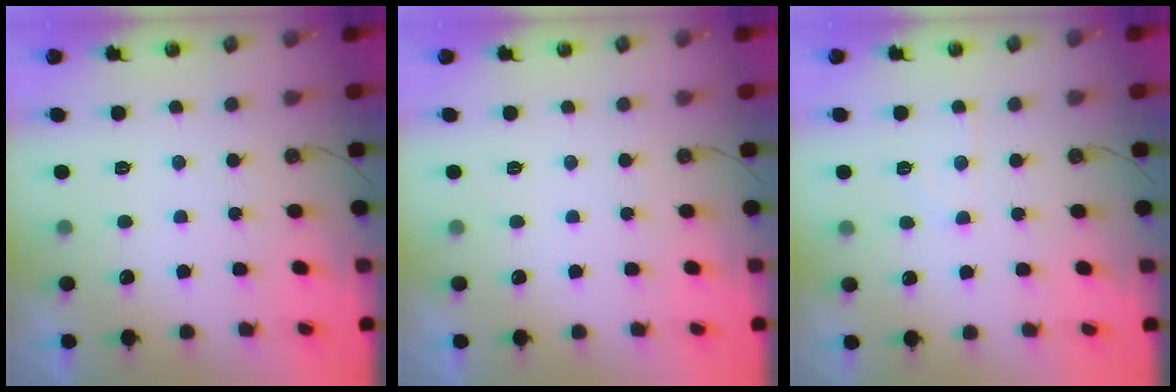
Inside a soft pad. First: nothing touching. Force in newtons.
{"total": 0.0}
{"total": 5.3, "press": 5.3, "slide": 0.6}